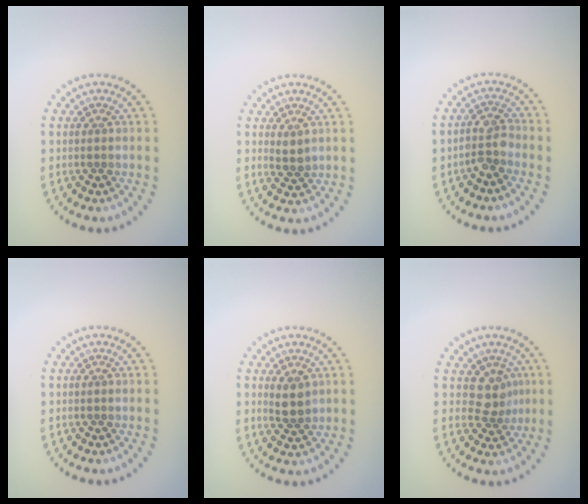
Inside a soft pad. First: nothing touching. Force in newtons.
{"total": 1.3, "press": 1.1, "slide": 0.6}
{"total": 2.5, "press": 2.2, "slide": 1.2}
{"total": 0.0}
{"total": 2.3, "press": 2.1, "slide": 0.8}
{"total": 2.5, "press": 1.8, "slide": 1.7}